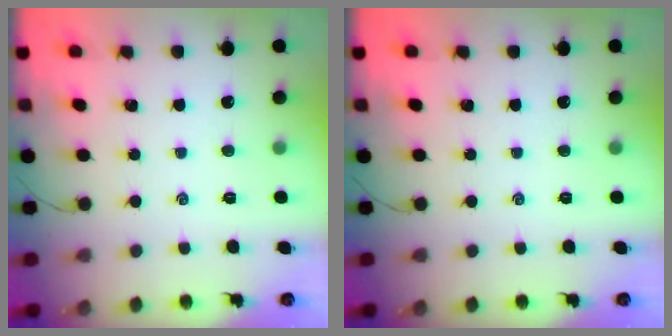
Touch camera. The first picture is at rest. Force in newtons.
{"total": 0.0}